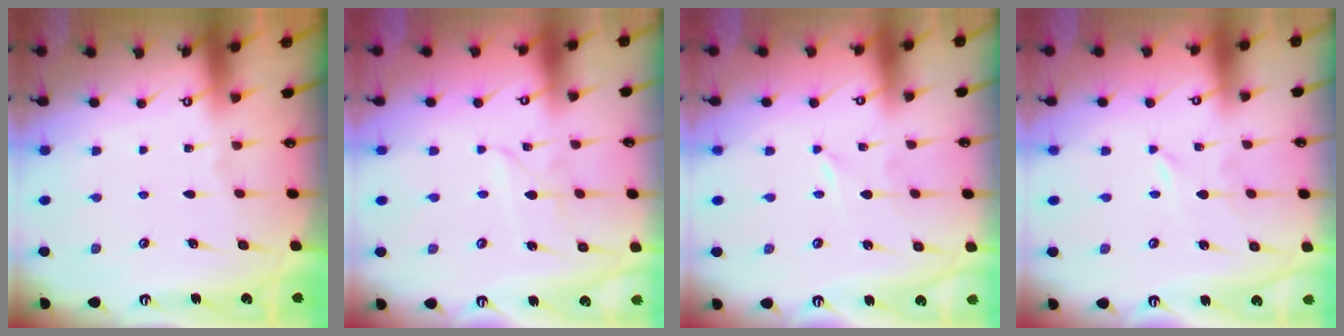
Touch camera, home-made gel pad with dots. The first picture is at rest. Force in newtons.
{"total": 2.4, "press": 2.4, "slide": 0.3}
{"total": 0.0}
{"total": 0.0}